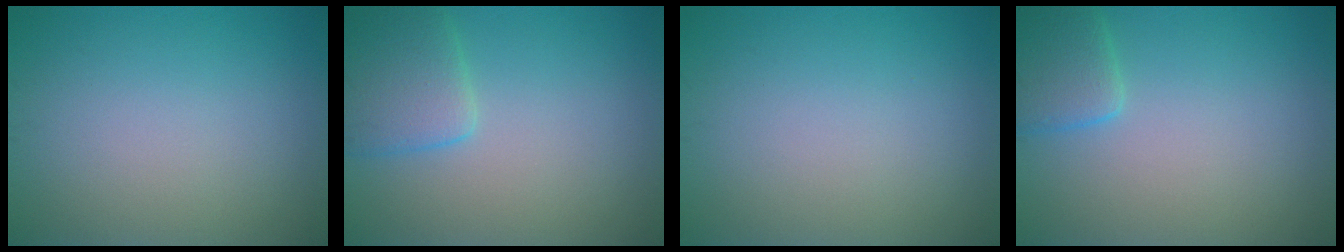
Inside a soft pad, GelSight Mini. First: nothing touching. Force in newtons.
{"total": 3.6, "press": 3.6, "slide": 0.2}
{"total": 0.0}
{"total": 2.8, "press": 2.8, "slide": 0.2}